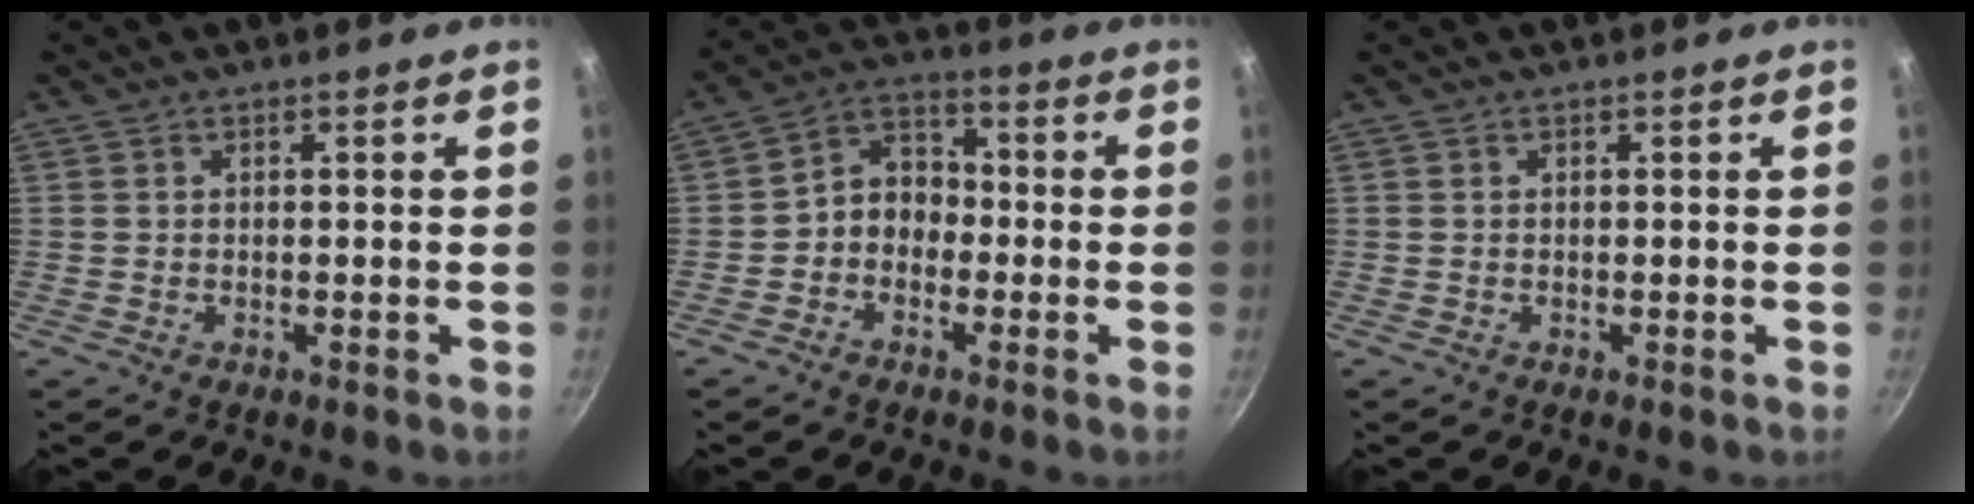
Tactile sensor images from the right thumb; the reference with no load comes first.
{"total": 6.7, "force": [-1.9, 5.3, 3.6], "torque": [-0.025, 0.035, -0.049]}
{"total": 0.0}